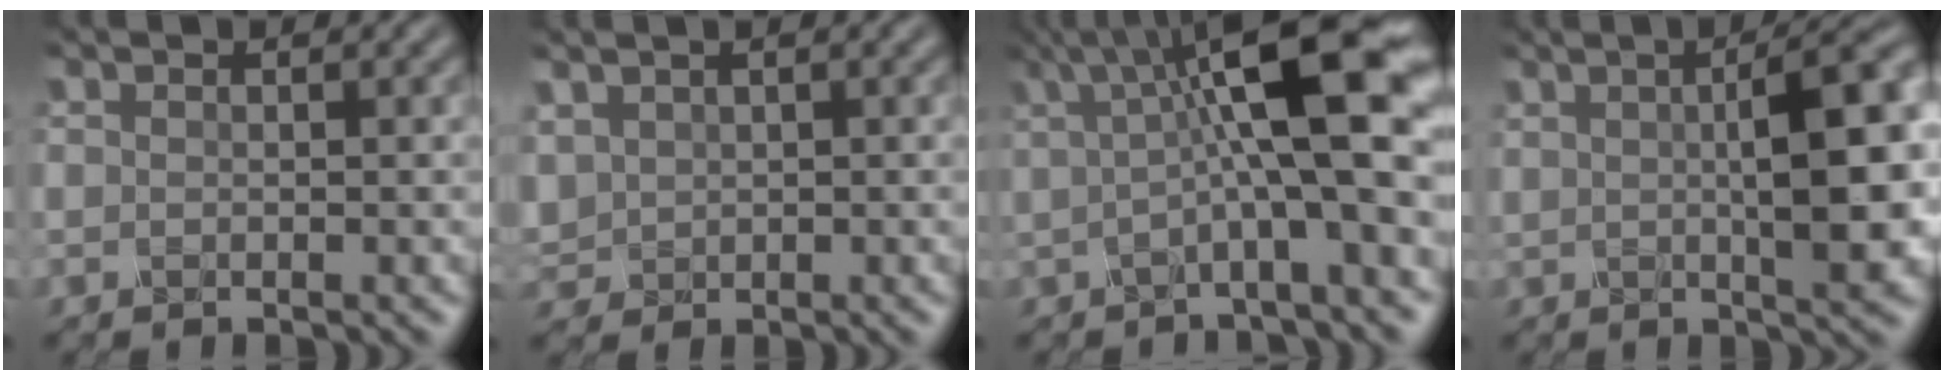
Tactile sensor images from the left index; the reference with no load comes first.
{"total": 2.3, "force": [1.0, 1.9, 0.8], "torque": [-0.028, 0.001, 0.022]}
{"total": 10.9, "force": [1.9, 2.5, 10.5], "torque": [-0.150, 0.019, 0.025]}
{"total": 9.3, "force": [1.5, 2.7, 8.8], "torque": [-0.112, 0.013, 0.025]}